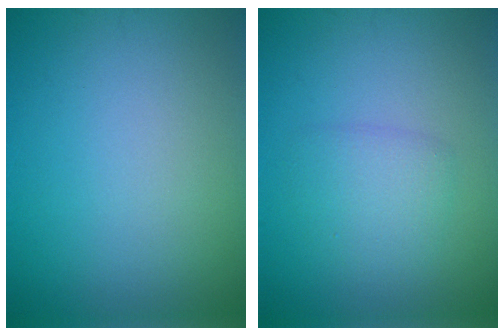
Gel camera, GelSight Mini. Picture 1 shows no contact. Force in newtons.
{"total": 2.4, "press": 2.4, "slide": 0.1}